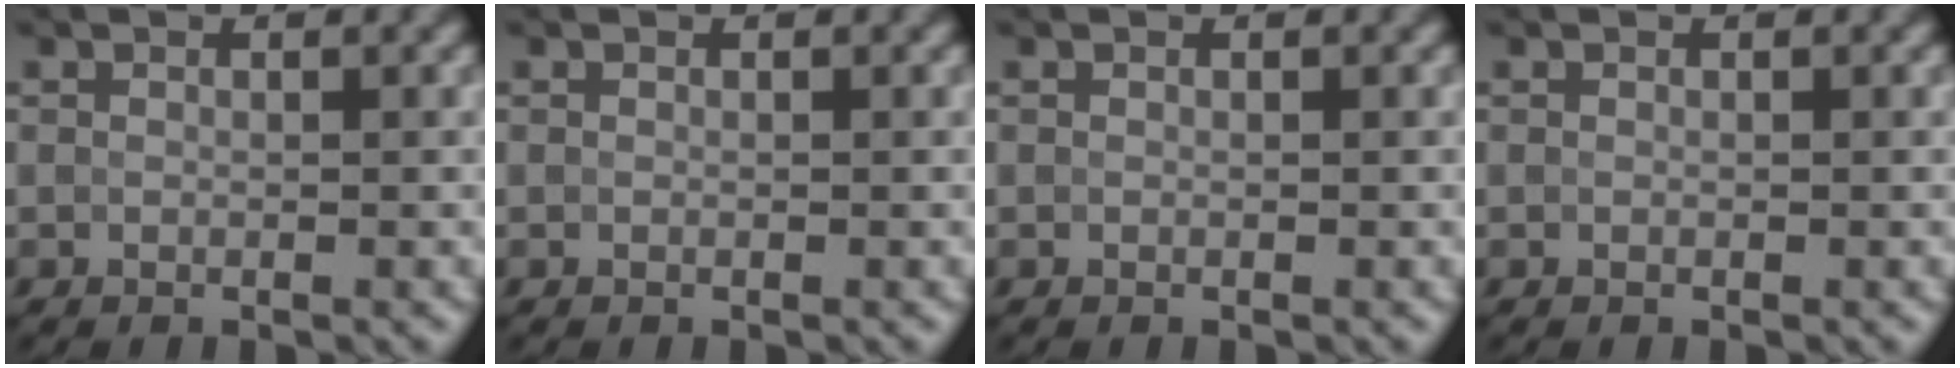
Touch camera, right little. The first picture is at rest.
{"total": 0.0}
{"total": 0.0}
{"total": 0.0}